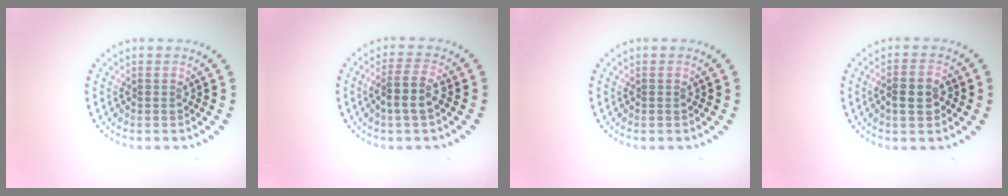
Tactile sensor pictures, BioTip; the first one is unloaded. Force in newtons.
{"total": 2.6, "press": 2.2, "slide": 1.4}
{"total": 0.0}
{"total": 2.8, "press": 2.8, "slide": 0.6}